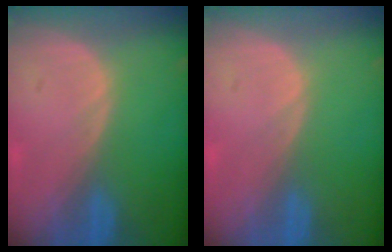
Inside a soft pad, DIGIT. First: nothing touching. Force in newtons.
{"total": 0.0}